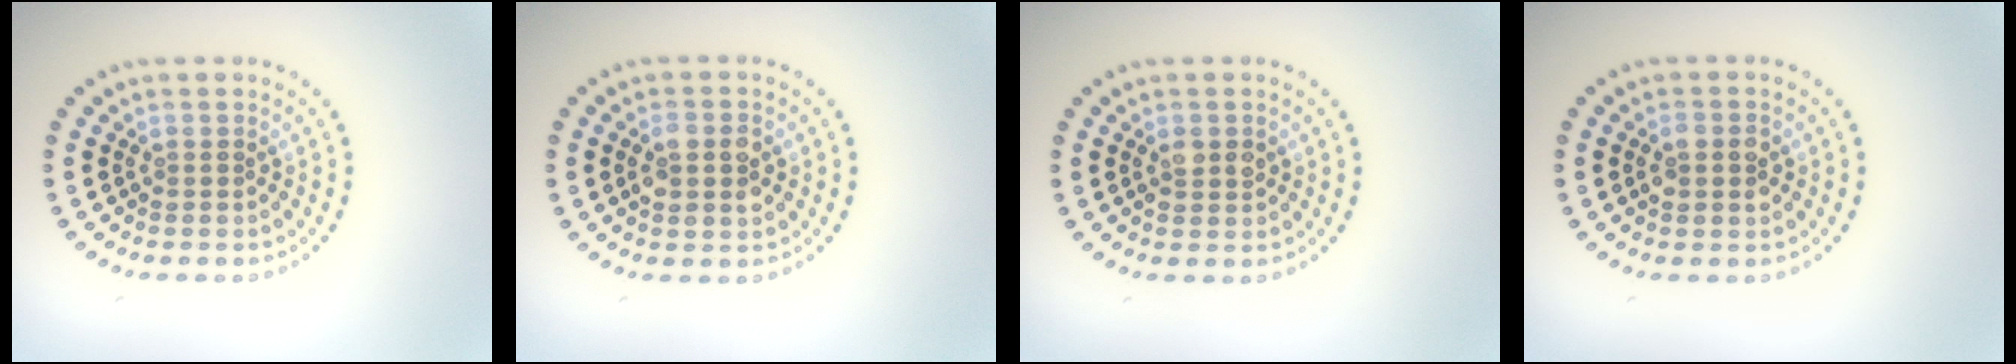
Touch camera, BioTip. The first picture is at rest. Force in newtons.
{"total": 2.8, "press": 2.8, "slide": 0.3}
{"total": 1.7, "press": 1.7, "slide": 0.1}
{"total": 2.3, "press": 2.3, "slide": 0.2}